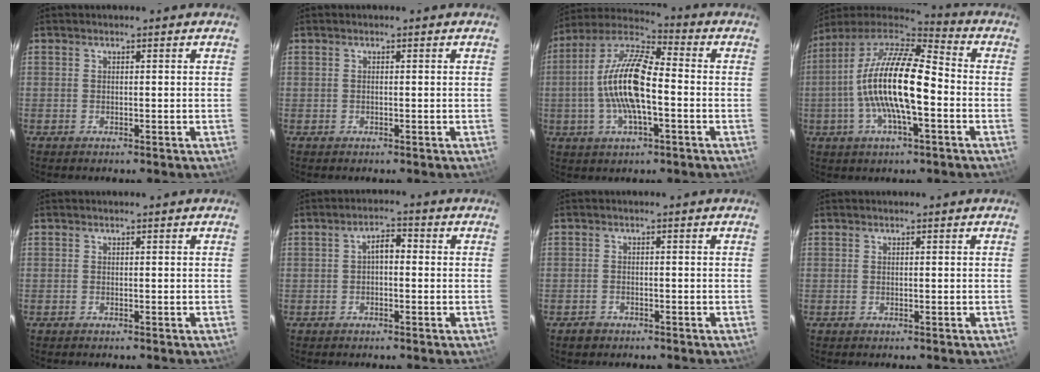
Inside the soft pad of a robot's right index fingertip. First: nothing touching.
{"total": 0.0}
{"total": 14.8, "force": [-2.0, 4.9, 13.8], "torque": [-0.271, 0.010, -0.047]}
{"total": 18.0, "force": [-2.7, 5.1, 17.1], "torque": [-0.313, 0.003, -0.061]}
{"total": 0.0}
{"total": 3.0, "force": [-0.2, 1.6, 2.5], "torque": [-0.044, 0.014, -0.004]}
{"total": 2.2, "force": [-1.6, 1.5, 0.4], "torque": [-0.011, 0.002, -0.024]}
{"total": 0.0}